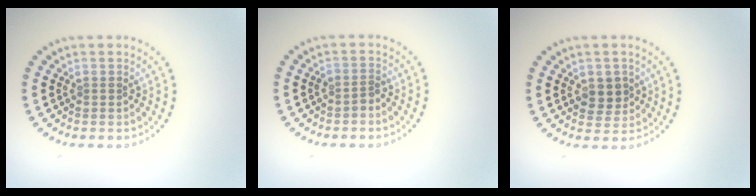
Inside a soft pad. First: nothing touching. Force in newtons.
{"total": 1.0, "press": 0.8, "slide": 0.6}
{"total": 2.6, "press": 2.5, "slide": 0.8}